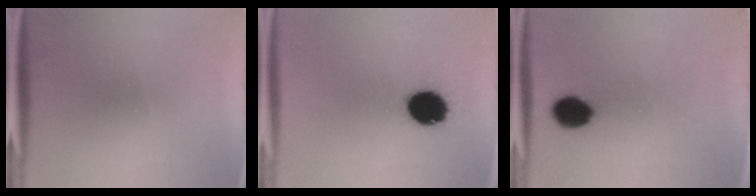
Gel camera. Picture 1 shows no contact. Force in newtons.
{"total": 12.2}
{"total": 7.2}